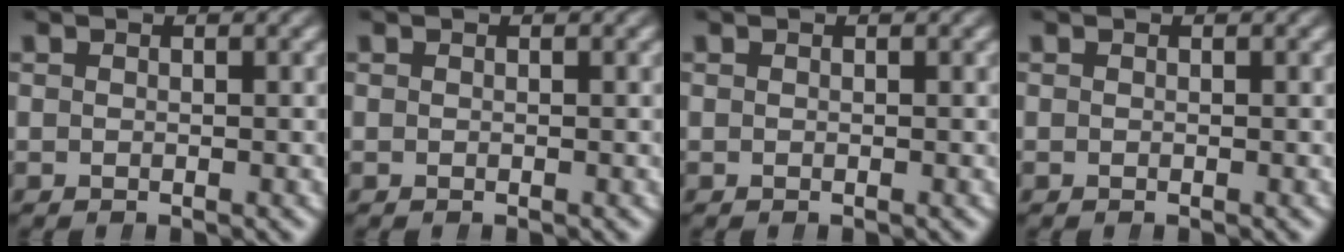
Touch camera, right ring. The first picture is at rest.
{"total": 0.0}
{"total": 0.0}
{"total": 0.0}